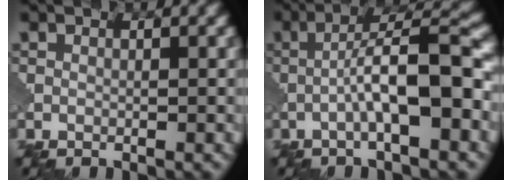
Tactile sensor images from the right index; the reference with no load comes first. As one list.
[{"total": 7.4, "force": [-1.7, 1.6, 7.1], "torque": [-0.110, 0.020, -0.029]}]